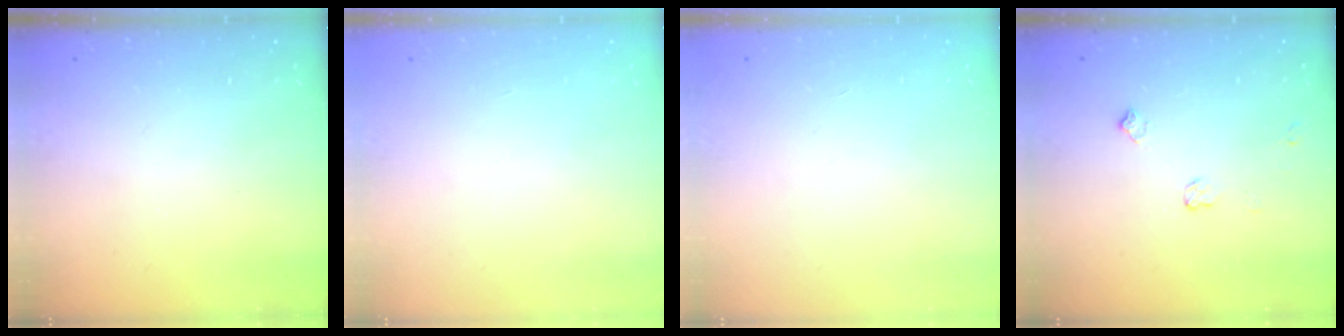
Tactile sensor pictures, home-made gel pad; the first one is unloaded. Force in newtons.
{"total": 0.0}
{"total": 0.0}
{"total": 5.5, "press": 5.5, "slide": 0.7}